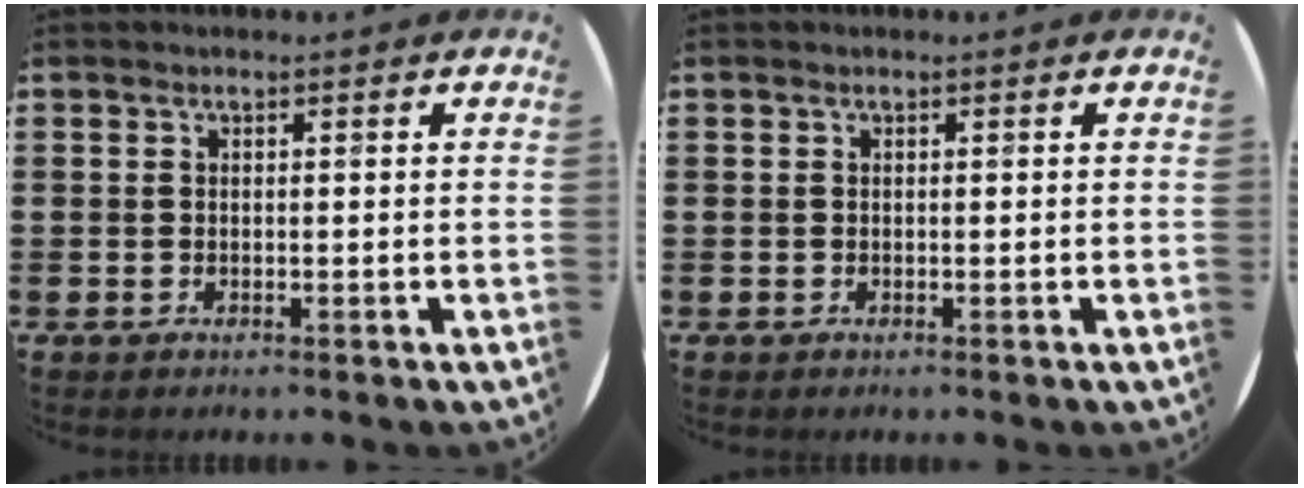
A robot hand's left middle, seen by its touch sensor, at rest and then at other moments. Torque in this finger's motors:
{"motor_torque": [0.02, -0.02, 0.00, 0.00]}